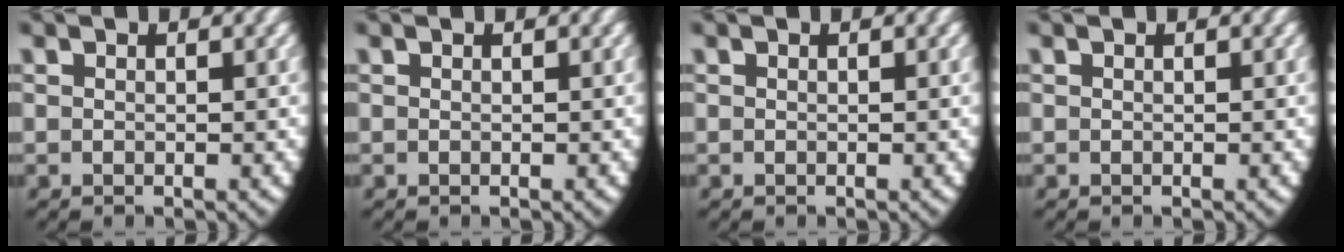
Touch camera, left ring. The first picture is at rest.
{"total": 0.0}
{"total": 0.0}
{"total": 0.0}